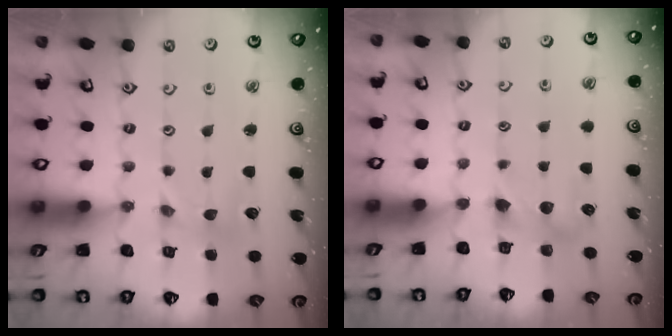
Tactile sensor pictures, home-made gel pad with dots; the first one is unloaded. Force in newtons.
{"total": 5.4, "press": 5.4, "slide": 0.7}